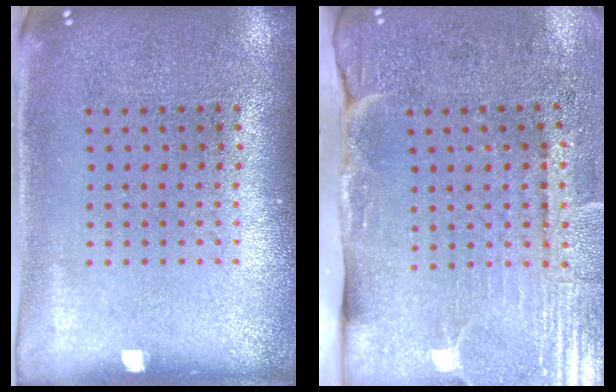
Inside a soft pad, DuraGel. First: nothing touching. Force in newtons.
{"total": 4.3, "press": 3.7, "slide": 2.2}